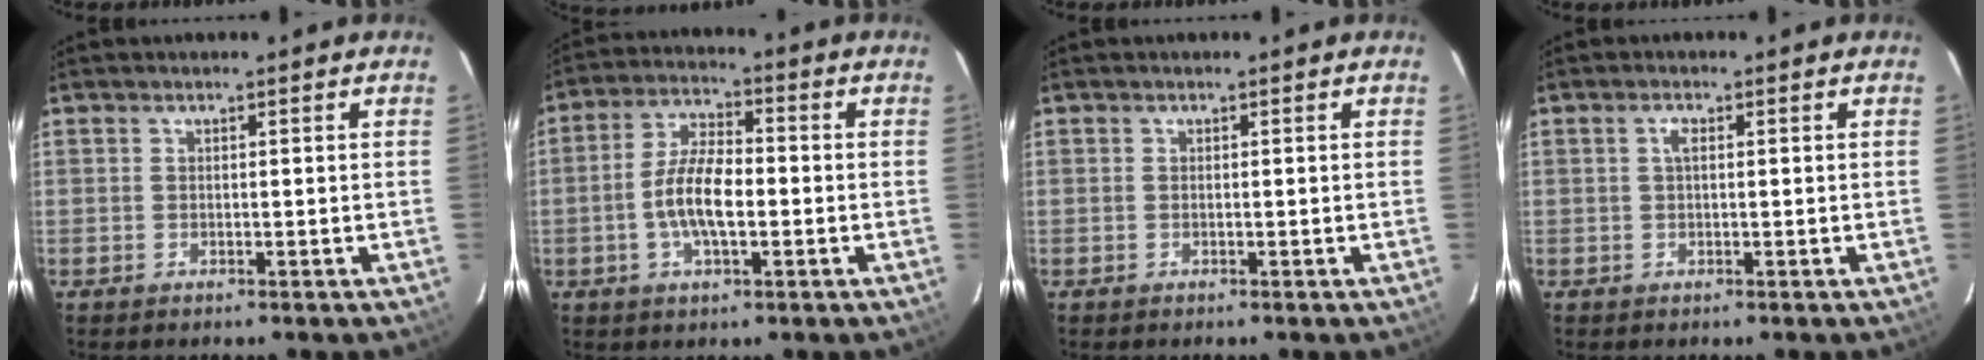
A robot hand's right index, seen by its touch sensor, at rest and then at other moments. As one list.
[{"total": 8.8, "force": [-1.8, 3.5, 7.9], "torque": [-0.157, 0.006, -0.033]}, {"total": 0.0}, {"total": 1.3, "force": [0.3, 0.5, 1.2], "torque": [-0.025, 0.003, 0.003]}]